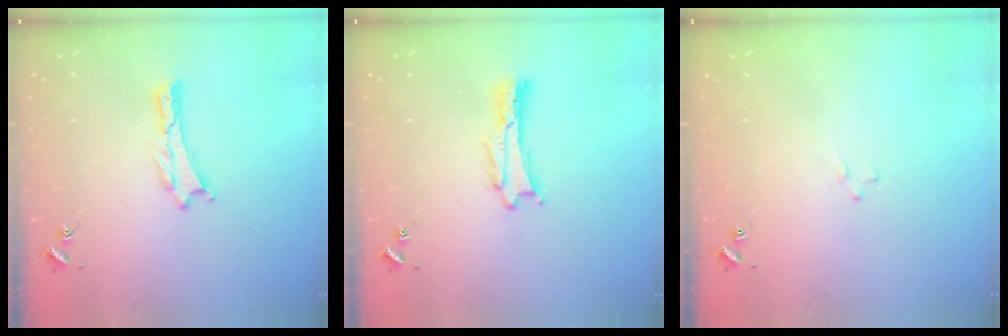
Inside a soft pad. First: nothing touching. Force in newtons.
{"total": 1.1, "press": 1.1, "slide": 0.0}
{"total": 1.2, "press": 1.2, "slide": 0.2}